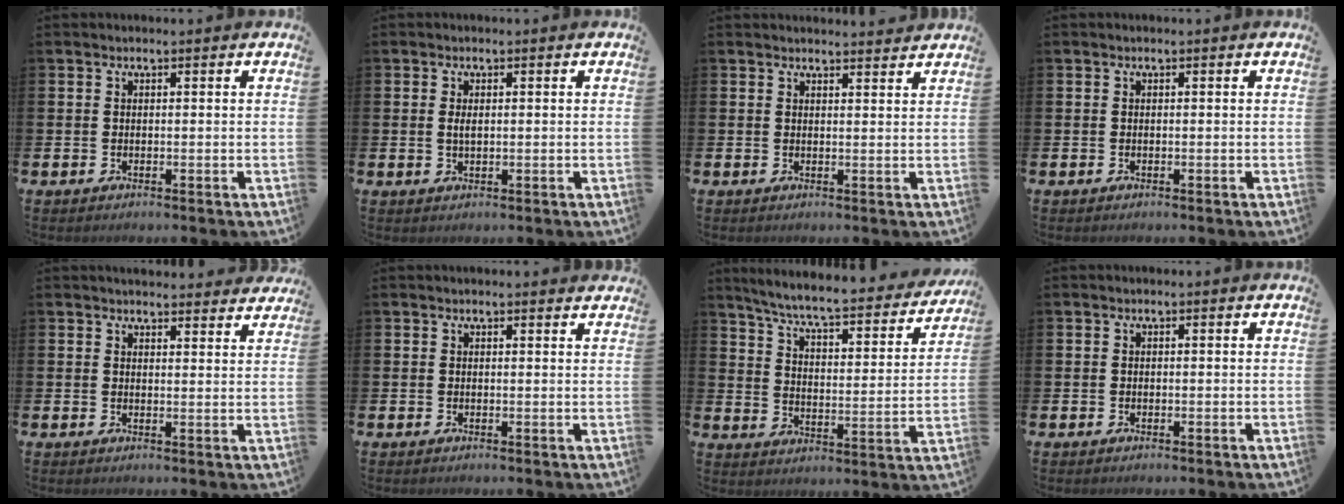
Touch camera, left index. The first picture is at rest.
{"total": 1.4, "force": [0.3, 0.6, 1.3], "torque": [-0.015, 0.000, 0.001]}
{"total": 2.1, "force": [2.1, 0.1, -0.1], "torque": [0.009, -0.017, 0.036]}
{"total": 0.0}
{"total": 3.5, "force": [3.4, 0.4, 0.0], "torque": [0.009, -0.024, 0.060]}
{"total": 0.9, "force": [0.9, 0.0, 0.2], "torque": [0.010, -0.005, 0.014]}
{"total": 6.9, "force": [6.3, 0.7, 2.9], "torque": [-0.073, -0.053, 0.099]}
{"total": 0.0}